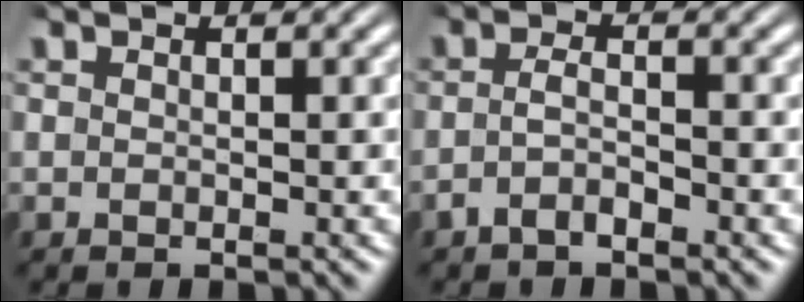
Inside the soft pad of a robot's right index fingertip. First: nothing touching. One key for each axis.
{"total": 2.3, "fx": -1.7, "fy": 0.6, "fz": 1.4, "tx": -0.031, "ty": -0.011, "tz": -0.028}